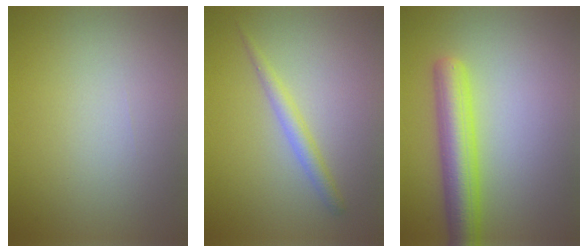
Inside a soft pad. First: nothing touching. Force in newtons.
{"total": 1.8, "press": 1.8, "slide": 0.1}
{"total": 5.1, "press": 5.1, "slide": 0.1}